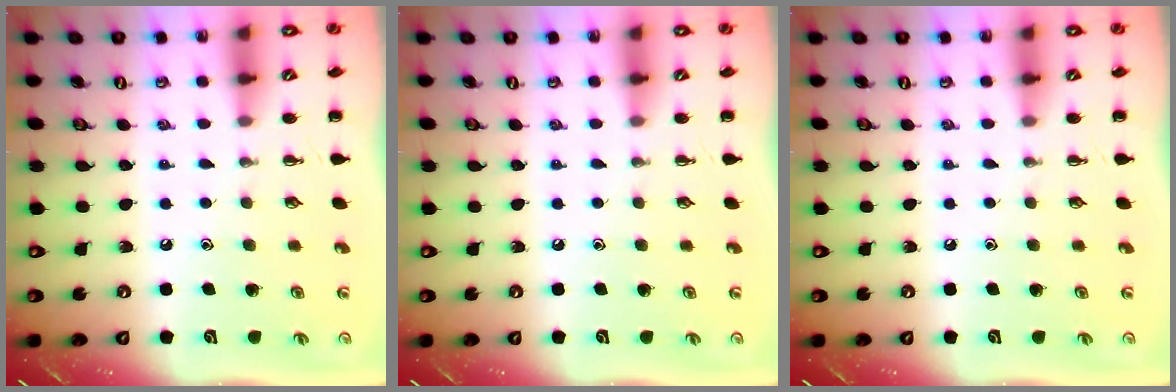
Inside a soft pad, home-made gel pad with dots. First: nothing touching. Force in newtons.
{"total": 0.0}
{"total": 0.0}